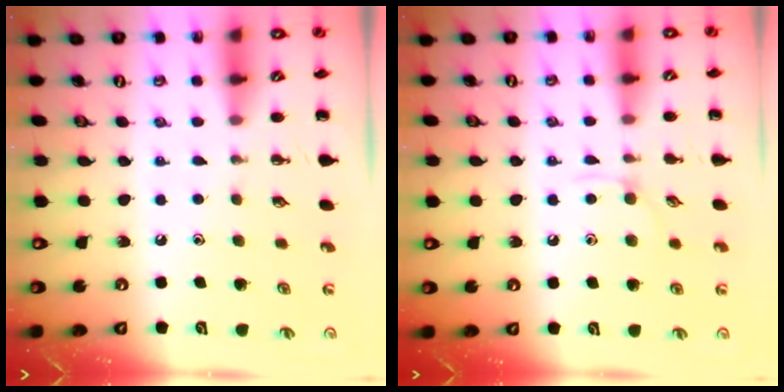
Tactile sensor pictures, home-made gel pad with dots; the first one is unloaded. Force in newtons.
{"total": 2.8, "press": 2.7, "slide": 0.9}